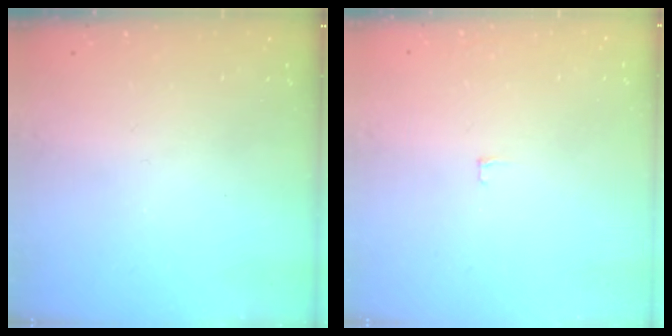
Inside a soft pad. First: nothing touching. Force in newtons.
{"total": 2.4, "press": 2.4, "slide": 0.2}